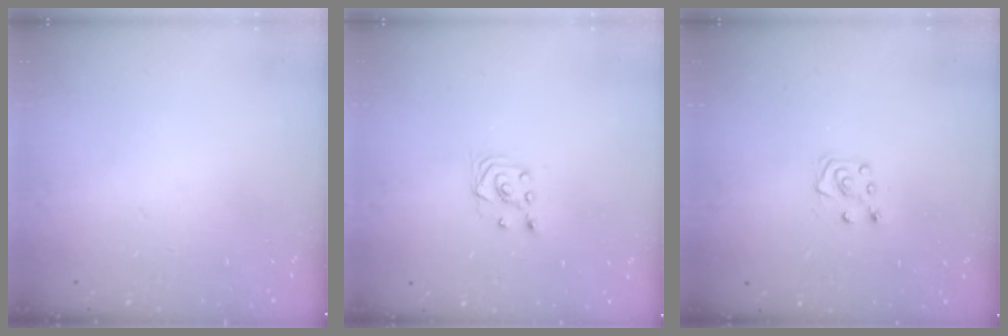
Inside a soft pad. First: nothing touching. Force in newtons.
{"total": 2.9, "press": 2.7, "slide": 1.0}
{"total": 5.8, "press": 5.8, "slide": 0.8}